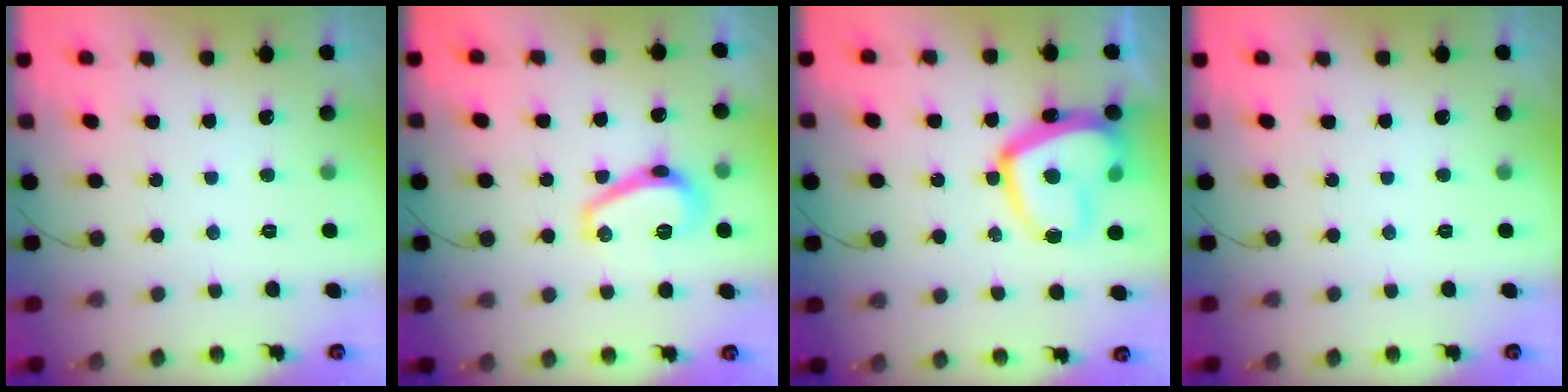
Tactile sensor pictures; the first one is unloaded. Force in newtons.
{"total": 9.5, "press": 9.5, "slide": 0.8}
{"total": 18.4, "press": 18.3, "slide": 2.0}
{"total": 0.0}